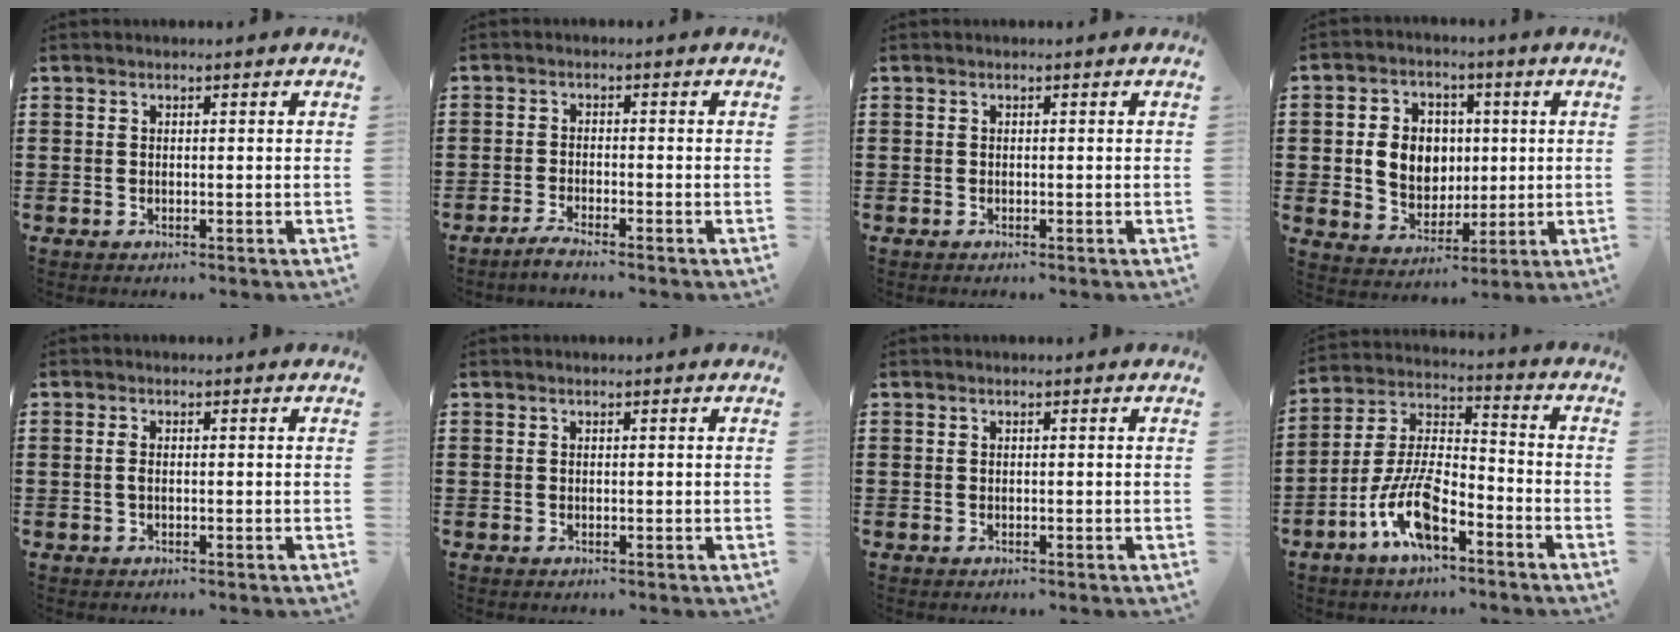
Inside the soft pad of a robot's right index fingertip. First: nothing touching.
{"total": 2.0, "force": [-1.8, -0.3, 0.7], "torque": [-0.012, 0.002, -0.034]}
{"total": 0.0}
{"total": 7.4, "force": [0.5, 6.3, 3.8], "torque": [-0.078, 0.014, 0.007]}
{"total": 1.3, "force": [-0.1, 0.5, 1.2], "torque": [-0.030, -0.003, -0.006]}
{"total": 0.0}
{"total": 0.0}
{"total": 10.8, "force": [-6.3, 3.9, 7.9], "torque": [-0.182, -0.004, -0.121]}